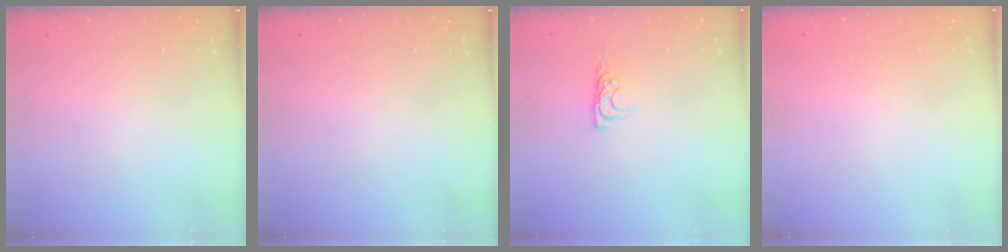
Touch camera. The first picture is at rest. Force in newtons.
{"total": 0.0}
{"total": 5.4, "press": 5.4, "slide": 0.6}
{"total": 0.8, "press": 0.8, "slide": 0.1}